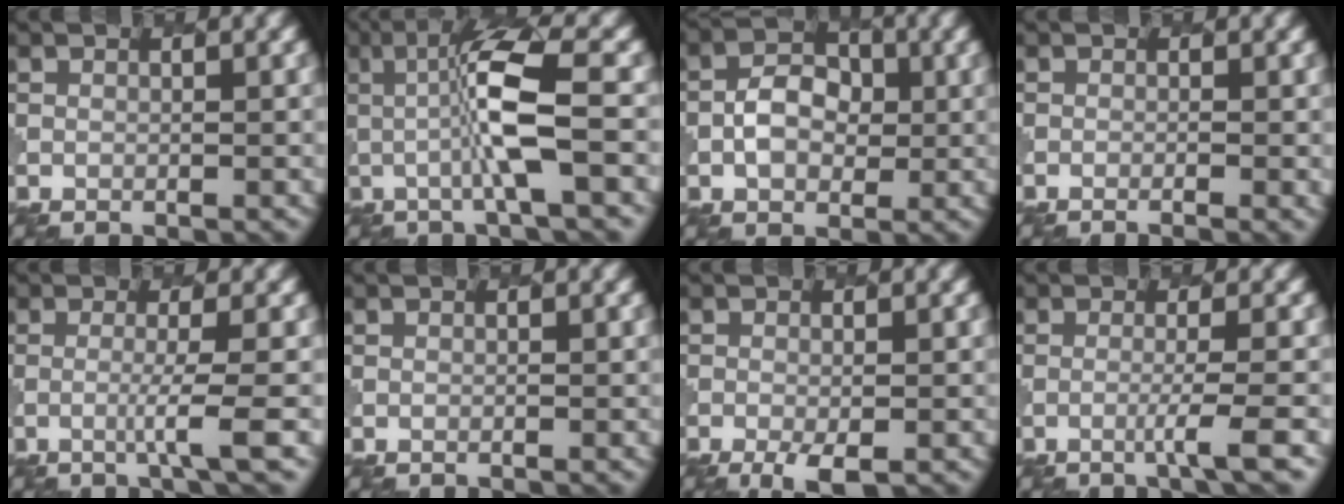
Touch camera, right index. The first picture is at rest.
{"total": 6.0, "force": [-0.3, 0.7, 5.9], "torque": [-0.112, 0.007, -0.010]}
{"total": 3.5, "force": [-0.2, 2.6, 2.4], "torque": [-0.039, 0.004, -0.005]}
{"total": 1.7, "force": [-0.6, 0.5, 1.5], "torque": [-0.012, -0.001, -0.016]}
{"total": 2.6, "force": [-0.7, 0.1, 2.5], "torque": [-0.039, -0.001, -0.027]}
{"total": 0.0}
{"total": 2.9, "force": [-1.5, 0.9, 2.3], "torque": [-0.042, -0.006, -0.022]}
{"total": 2.5, "force": [-1.0, 0.1, 2.3], "torque": [-0.029, 0.001, -0.032]}